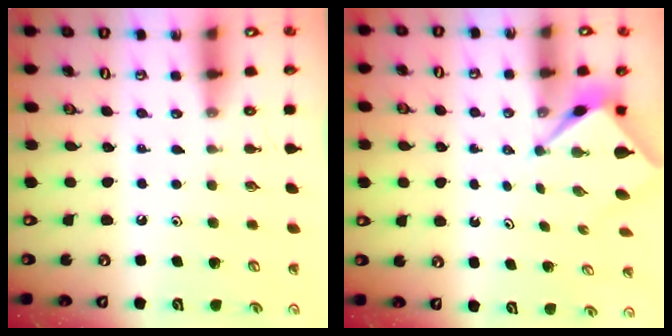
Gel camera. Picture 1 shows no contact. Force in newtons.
{"total": 2.7, "press": 2.7, "slide": 0.2}